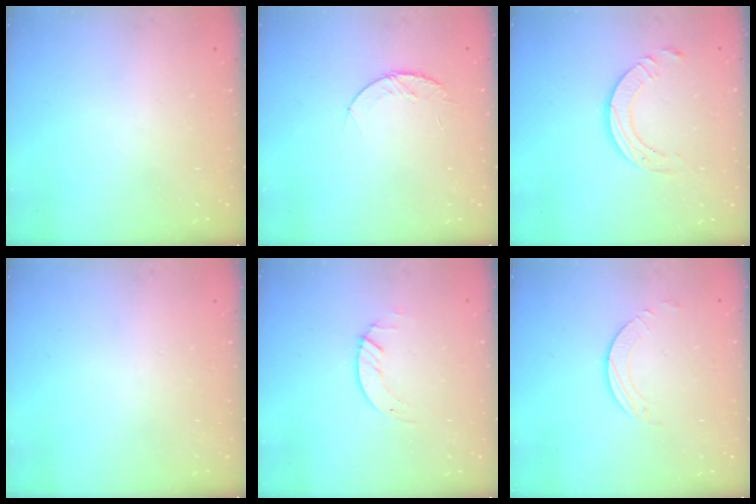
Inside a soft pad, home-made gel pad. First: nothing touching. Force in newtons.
{"total": 5.3, "press": 5.3, "slide": 0.6}
{"total": 8.8, "press": 8.7, "slide": 0.9}
{"total": 0.0}
{"total": 1.2, "press": 1.1, "slide": 0.2}
{"total": 1.7, "press": 1.7, "slide": 0.2}